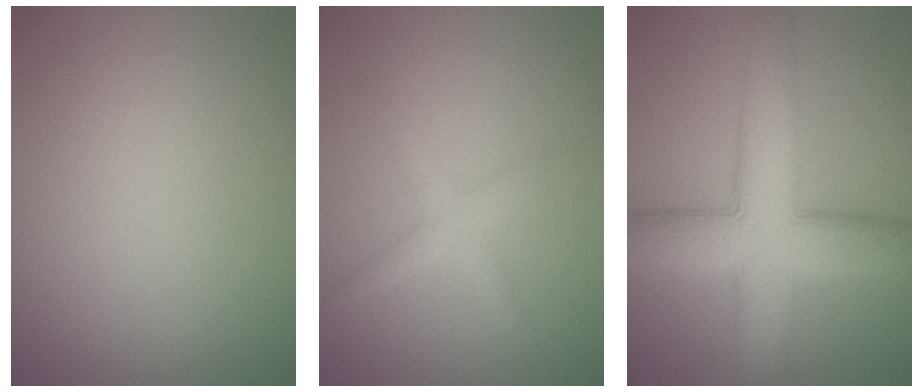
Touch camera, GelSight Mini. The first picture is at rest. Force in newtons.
{"total": 2.0, "press": 2.0, "slide": 0.1}
{"total": 9.5, "press": 9.5, "slide": 0.2}